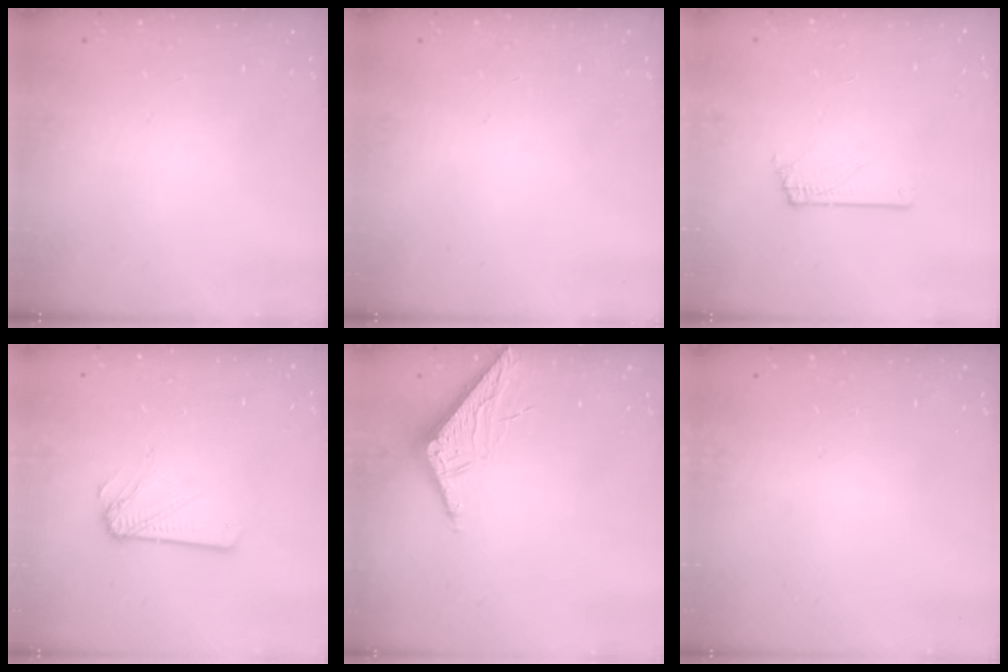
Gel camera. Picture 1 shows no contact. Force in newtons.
{"total": 0.0}
{"total": 1.5, "press": 1.5, "slide": 0.1}
{"total": 2.5, "press": 2.5, "slide": 0.1}
{"total": 6.6, "press": 6.6, "slide": 0.1}
{"total": 0.0}